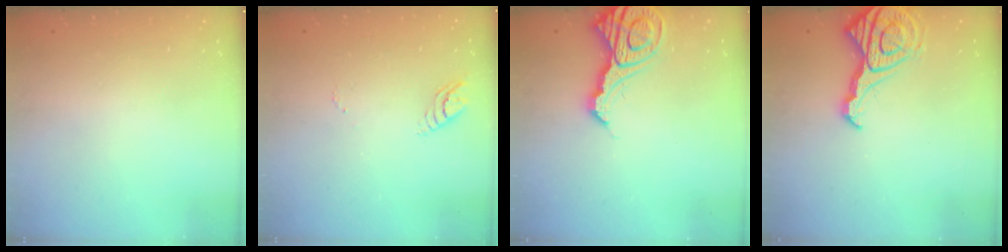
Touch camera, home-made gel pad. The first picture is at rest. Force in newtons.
{"total": 3.2, "press": 3.2, "slide": 0.4}
{"total": 14.0, "press": 13.9, "slide": 1.6}
{"total": 12.8, "press": 12.8, "slide": 1.0}